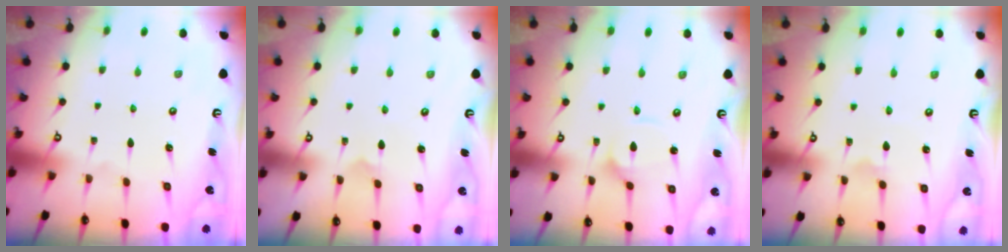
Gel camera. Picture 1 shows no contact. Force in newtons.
{"total": 2.3, "press": 2.3, "slide": 0.2}
{"total": 3.5, "press": 3.5, "slide": 0.1}
{"total": 1.7, "press": 1.7, "slide": 0.2}